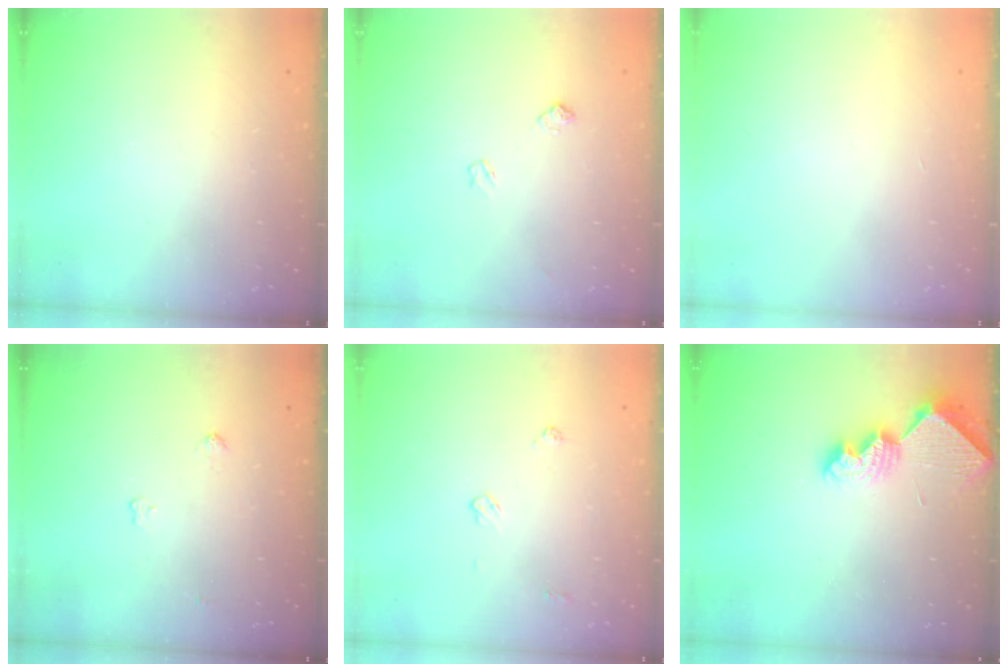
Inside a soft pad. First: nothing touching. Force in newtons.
{"total": 4.5, "press": 4.5, "slide": 0.8}
{"total": 0.0}
{"total": 3.5, "press": 3.4, "slide": 0.6}
{"total": 5.2, "press": 5.1, "slide": 0.8}
{"total": 7.7, "press": 7.7, "slide": 0.7}